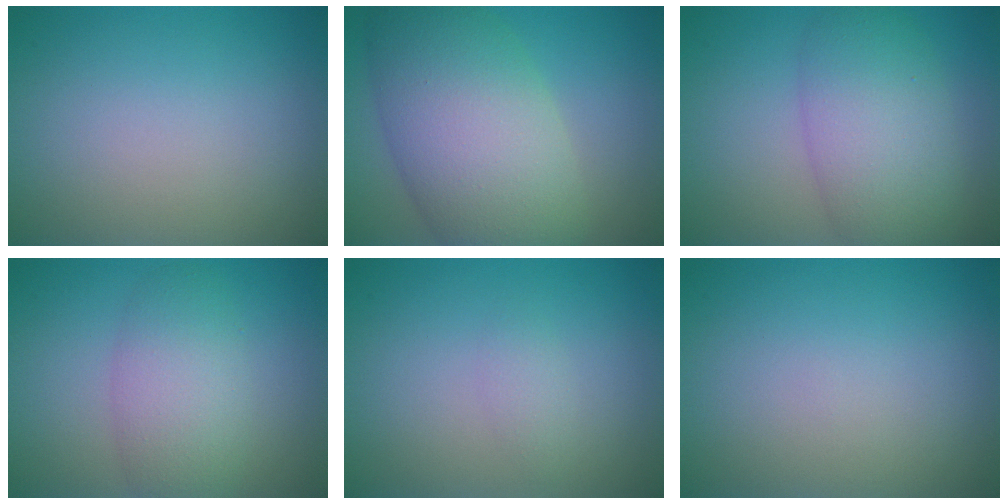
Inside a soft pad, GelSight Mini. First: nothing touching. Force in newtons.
{"total": 11.1, "press": 11.1, "slide": 0.6}
{"total": 6.8, "press": 6.8, "slide": 0.2}
{"total": 4.5, "press": 4.5, "slide": 0.2}
{"total": 1.0, "press": 1.0, "slide": 0.1}
{"total": 0.0}